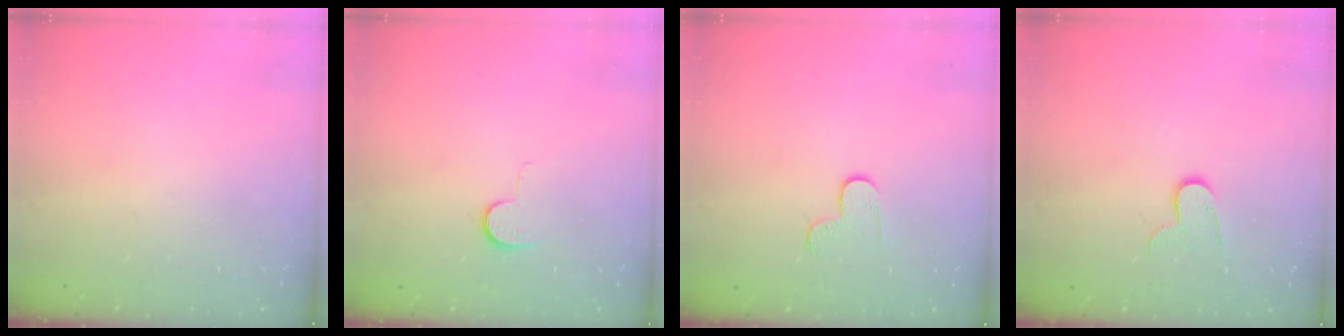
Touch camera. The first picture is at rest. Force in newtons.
{"total": 6.2, "press": 6.2, "slide": 0.6}
{"total": 6.4, "press": 6.4, "slide": 0.5}
{"total": 7.6, "press": 7.6, "slide": 0.7}